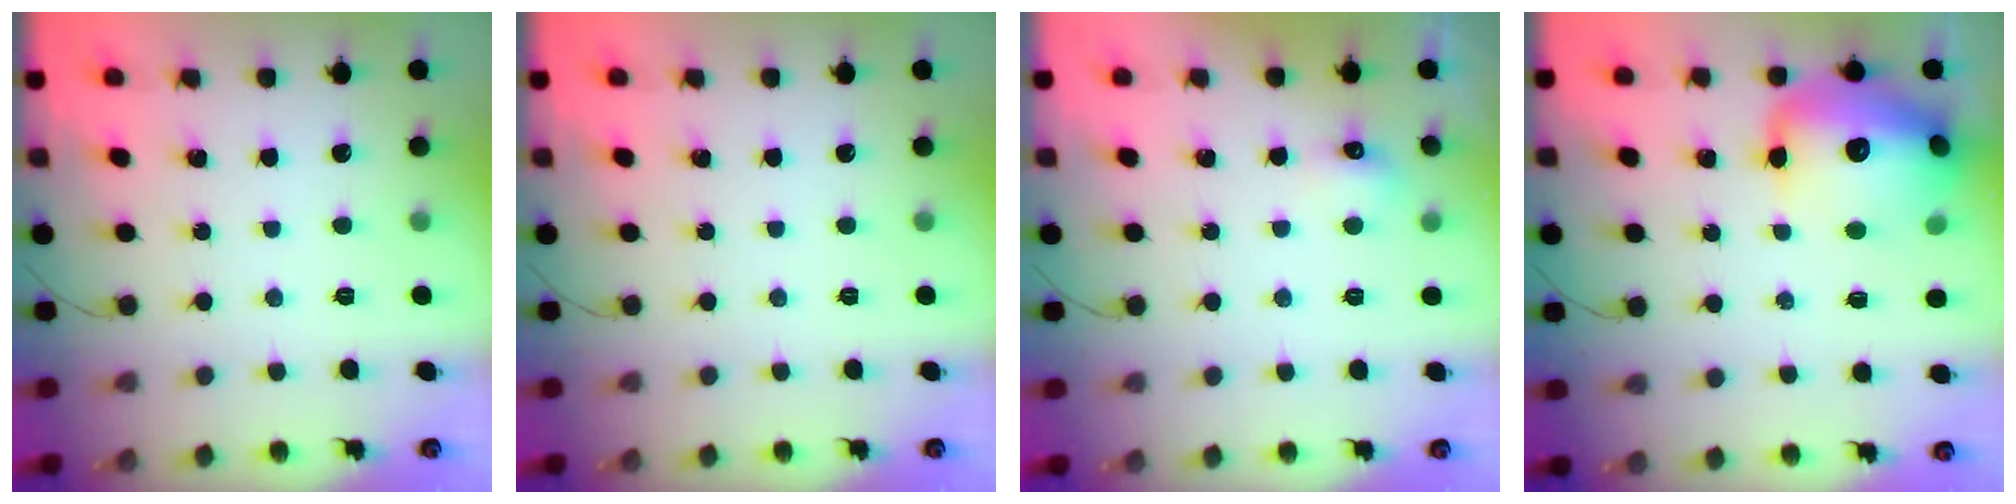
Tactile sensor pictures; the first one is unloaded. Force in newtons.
{"total": 0.0}
{"total": 5.1, "press": 4.9, "slide": 1.1}
{"total": 22.0, "press": 21.8, "slide": 3.3}